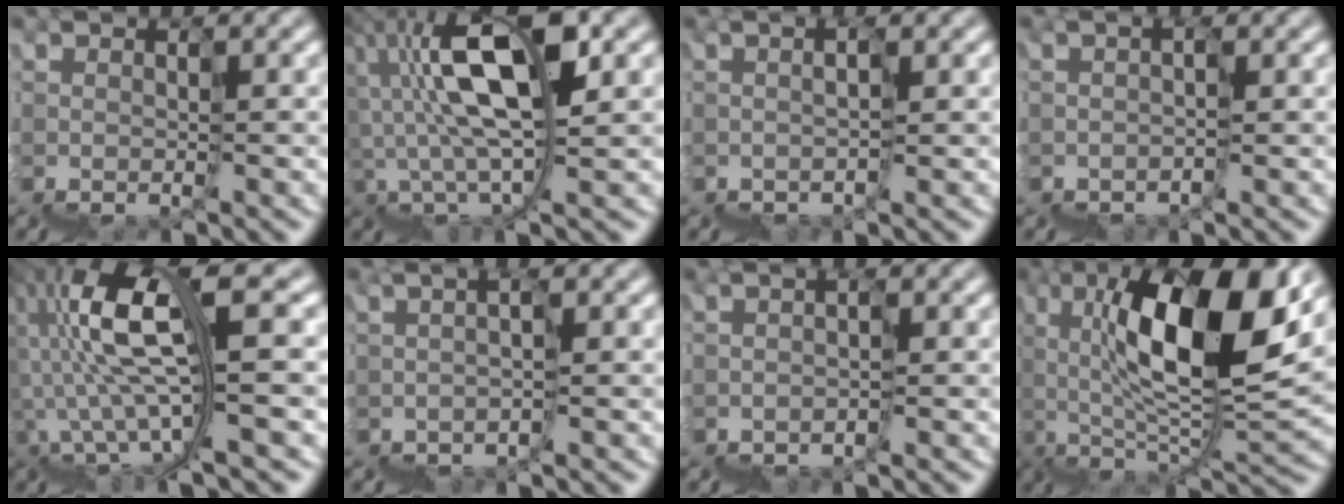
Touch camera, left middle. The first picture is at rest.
{"total": 7.7, "force": [2.6, 2.4, 6.8], "torque": [-0.131, 0.038, 0.029]}
{"total": 1.5, "force": [1.3, 0.2, 0.8], "torque": [-0.004, 0.013, 0.021]}
{"total": 0.5, "force": [0.5, 0.0, 0.2], "torque": [-0.012, 0.005, 0.001]}
{"total": 6.1, "force": [0.6, 0.8, 6.0], "torque": [-0.124, 0.031, -0.003]}
{"total": 0.8, "force": [0.6, -0.4, 0.3], "torque": [-0.010, 0.010, 0.007]}
{"total": 0.0}
{"total": 9.2, "force": [4.3, 2.0, 7.9], "torque": [-0.127, 0.026, 0.063]}